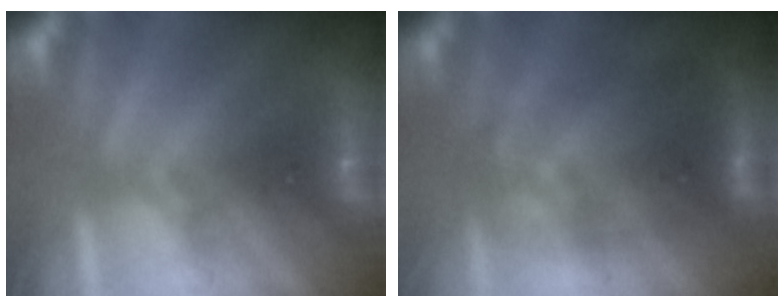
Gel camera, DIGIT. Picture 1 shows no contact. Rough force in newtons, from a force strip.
{"total": 3.5}